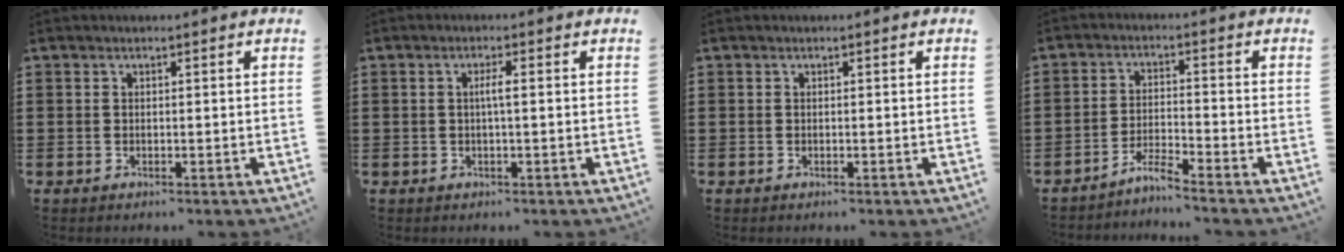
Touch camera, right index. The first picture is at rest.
{"total": 1.9, "force": [-0.1, 0.1, 1.9], "torque": [-0.036, 0.000, -0.004]}
{"total": 0.0}
{"total": 3.4, "force": [-3.3, -0.5, 0.7], "torque": [-0.018, 0.001, -0.068]}